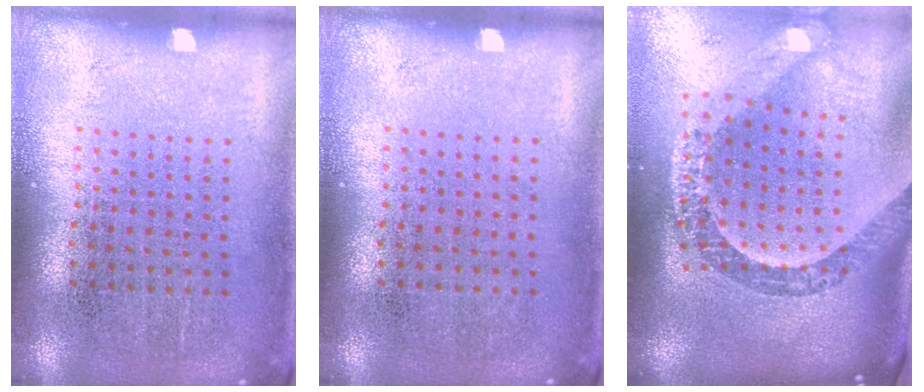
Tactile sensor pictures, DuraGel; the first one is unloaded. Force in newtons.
{"total": 0.0}
{"total": 3.6, "press": 2.6, "slide": 2.6}